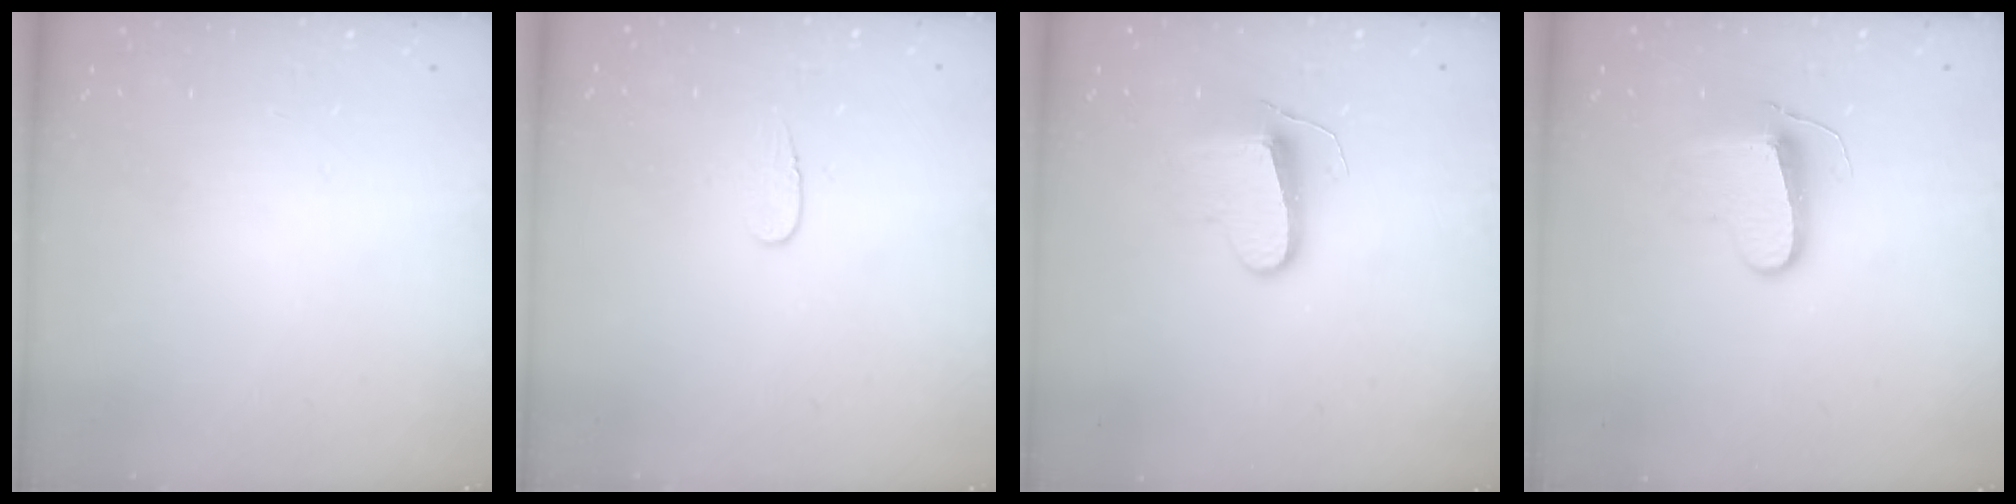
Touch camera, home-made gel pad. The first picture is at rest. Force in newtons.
{"total": 3.8, "press": 3.8, "slide": 0.4}
{"total": 9.7, "press": 9.7, "slide": 0.4}
{"total": 9.7, "press": 9.7, "slide": 0.4}